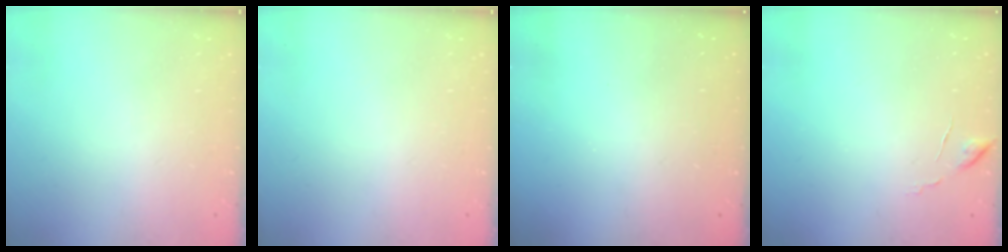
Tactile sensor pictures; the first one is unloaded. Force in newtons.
{"total": 0.0}
{"total": 3.0, "press": 3.0, "slide": 0.1}
{"total": 6.4, "press": 6.4, "slide": 0.5}